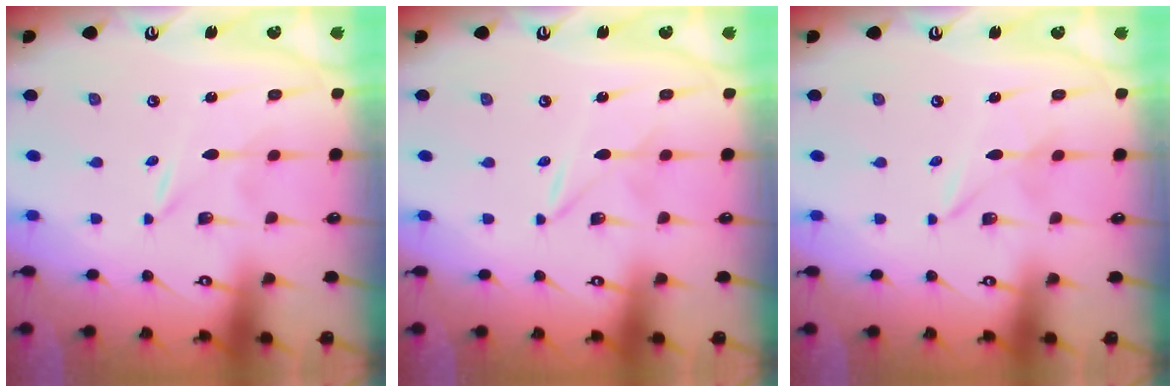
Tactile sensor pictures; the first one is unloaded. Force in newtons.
{"total": 1.7, "press": 1.7, "slide": 0.0}
{"total": 2.5, "press": 2.5, "slide": 0.3}